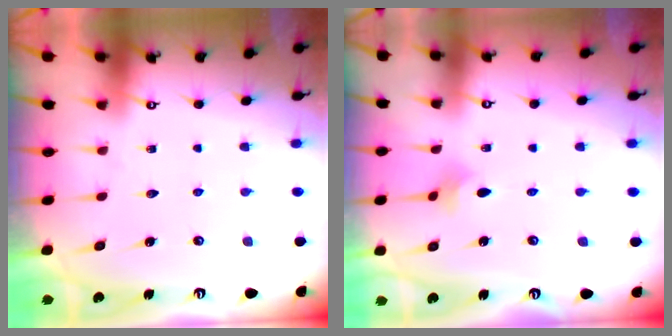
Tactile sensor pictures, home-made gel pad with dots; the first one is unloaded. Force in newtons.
{"total": 4.1, "press": 4.1, "slide": 0.7}